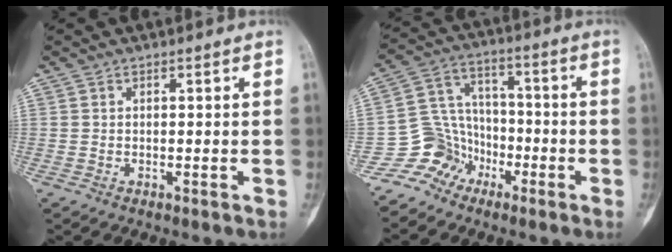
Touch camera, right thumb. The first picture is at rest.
{"total": 9.0, "force": [-5.8, 6.8, 1.1], "torque": [0.013, 0.068, -0.122]}